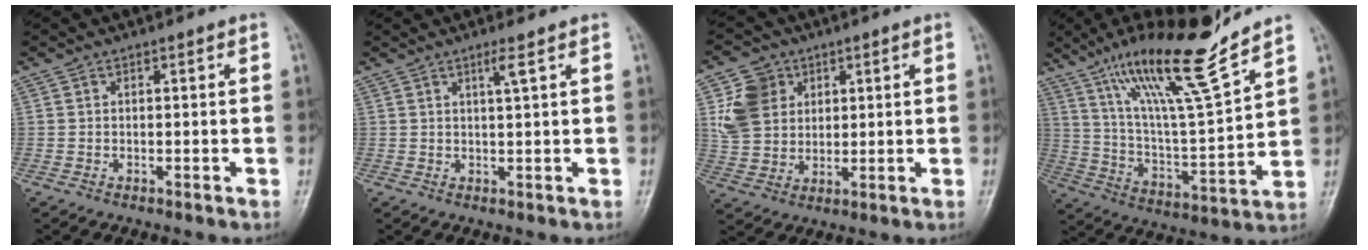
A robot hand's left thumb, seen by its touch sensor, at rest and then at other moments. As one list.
[{"total": 2.1, "force": [1.2, -0.3, 1.7], "torque": [-0.035, -0.009, 0.025]}, {"total": 9.4, "force": [3.1, 7.8, 4.2], "torque": [-0.056, -0.006, 0.063]}, {"total": 19.6, "force": [14.0, 1.9, 13.6], "torque": [-0.215, -0.073, 0.252]}]